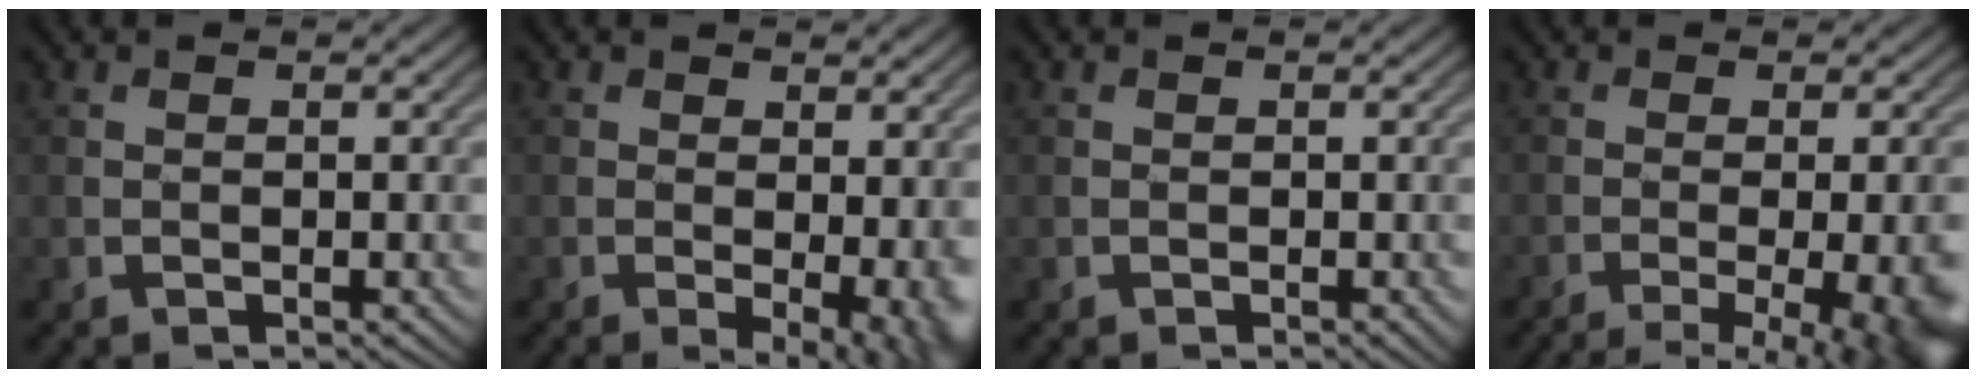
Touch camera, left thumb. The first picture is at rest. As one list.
[{"total": 5.0, "force": [-1.3, 2.1, 4.4], "torque": [-0.053, -0.018, -0.007]}, {"total": 0.6, "force": [-0.2, 0.3, 0.5], "torque": [-0.006, -0.003, 0.000]}, {"total": 12.0, "force": [-6.2, 3.4, 9.7], "torque": [-0.100, -0.008, -0.068]}]